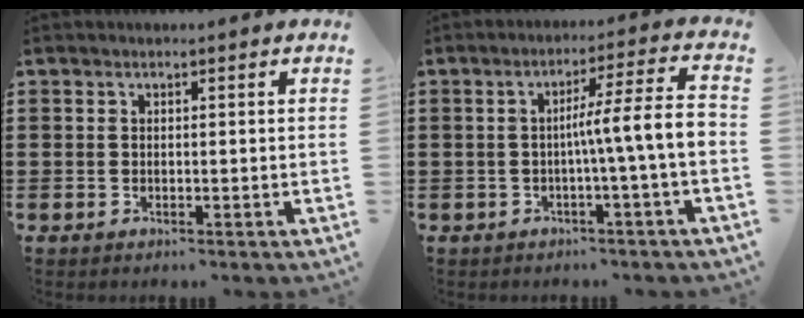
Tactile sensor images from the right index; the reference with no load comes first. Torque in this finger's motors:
{"motor_torque": [1.17, -0.66, 0.39, 0.17]}